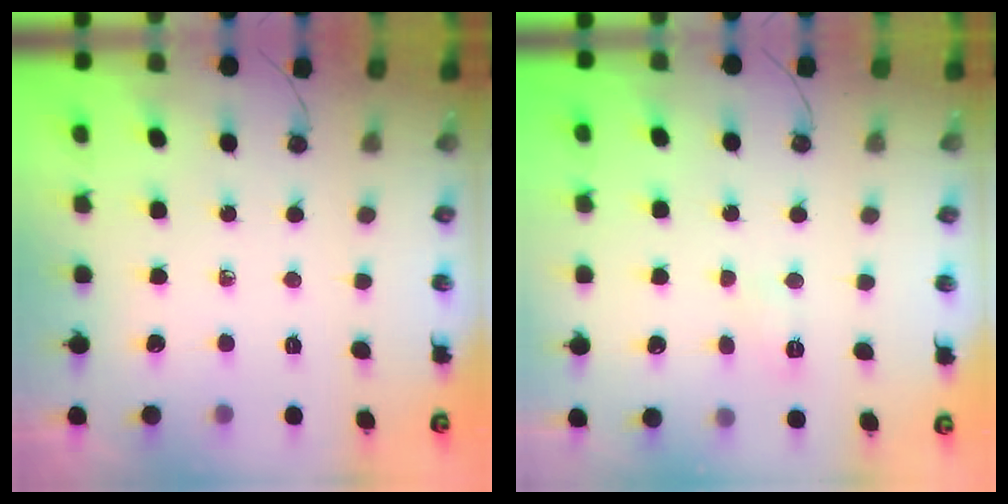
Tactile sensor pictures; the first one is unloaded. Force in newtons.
{"total": 3.9, "press": 3.9, "slide": 0.4}